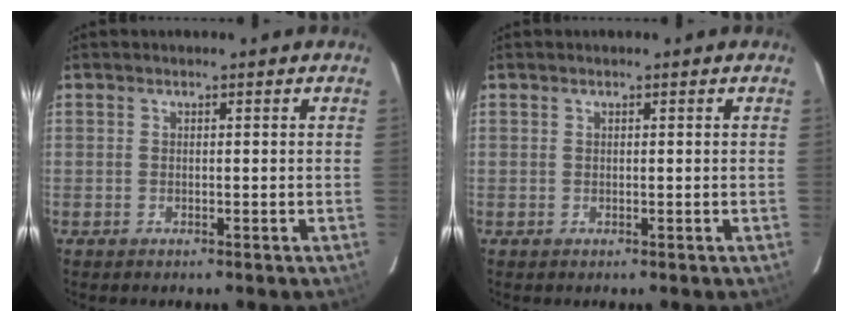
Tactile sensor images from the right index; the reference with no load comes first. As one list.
[{"total": 0.0}]